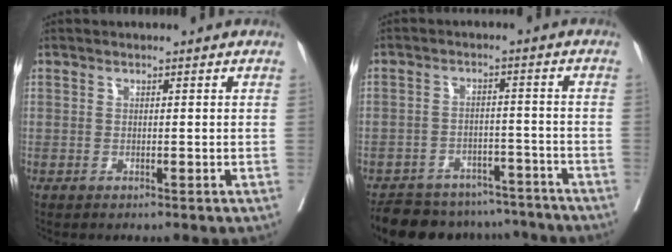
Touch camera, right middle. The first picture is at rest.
{"total": 15.2, "force": [-13.4, 6.0, 3.9], "torque": [-0.071, 0.016, -0.177]}